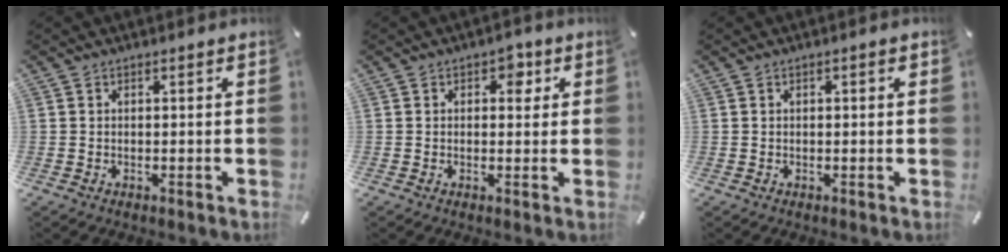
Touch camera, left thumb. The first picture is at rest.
{"total": 3.6, "force": [1.3, 2.4, 2.4], "torque": [-0.011, -0.007, 0.011]}
{"total": 0.9, "force": [0.2, 0.3, 0.9], "torque": [-0.016, 0.004, 0.001]}